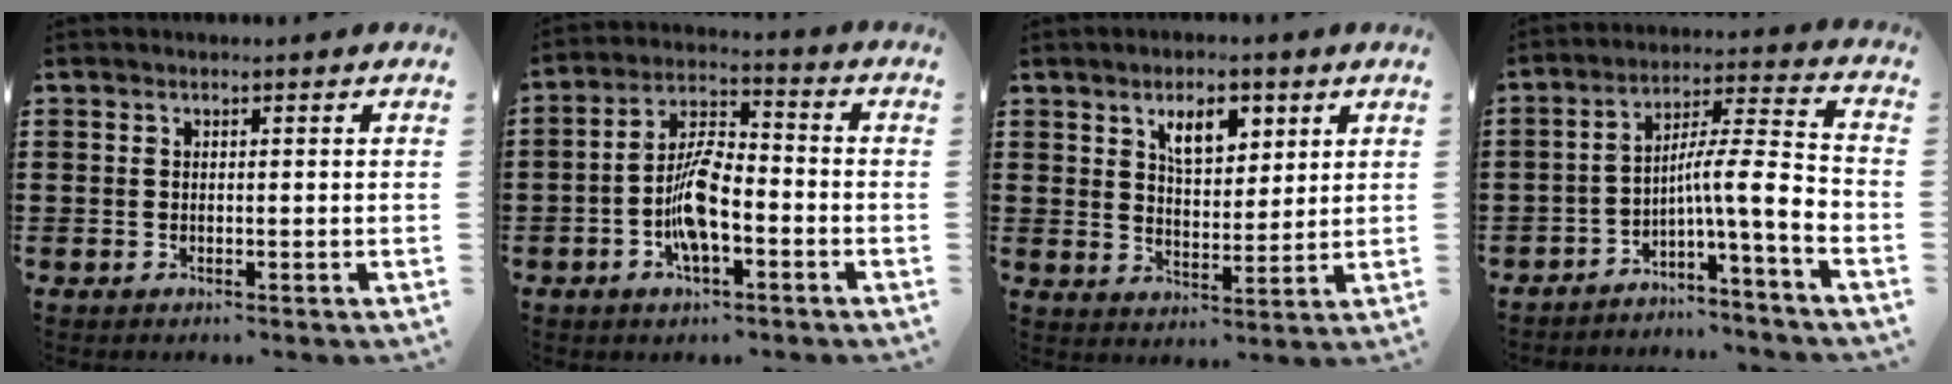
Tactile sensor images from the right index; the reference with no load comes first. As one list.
[{"total": 8.6, "force": [-2.8, 3.5, 7.4], "torque": [-0.157, 0.002, -0.056]}, {"total": 6.2, "force": [3.4, 3.0, 4.2], "torque": [-0.070, 0.001, 0.055]}, {"total": 8.0, "force": [-2.5, 0.7, 7.6], "torque": [-0.133, -0.024, -0.056]}]